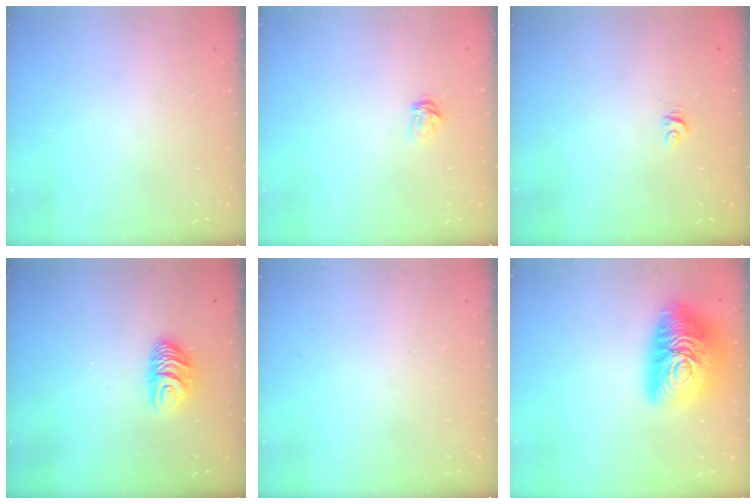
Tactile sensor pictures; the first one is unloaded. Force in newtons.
{"total": 3.7, "press": 3.7, "slide": 0.4}
{"total": 4.2, "press": 4.2, "slide": 0.2}
{"total": 7.9, "press": 7.9, "slide": 0.7}
{"total": 0.0}
{"total": 20.7, "press": 20.7, "slide": 1.1}